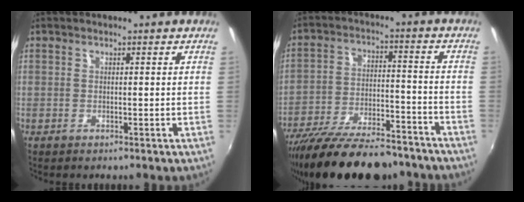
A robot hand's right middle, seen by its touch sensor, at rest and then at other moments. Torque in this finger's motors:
{"motor_torque": [1.13, -1.01, 0.49, 0.21]}